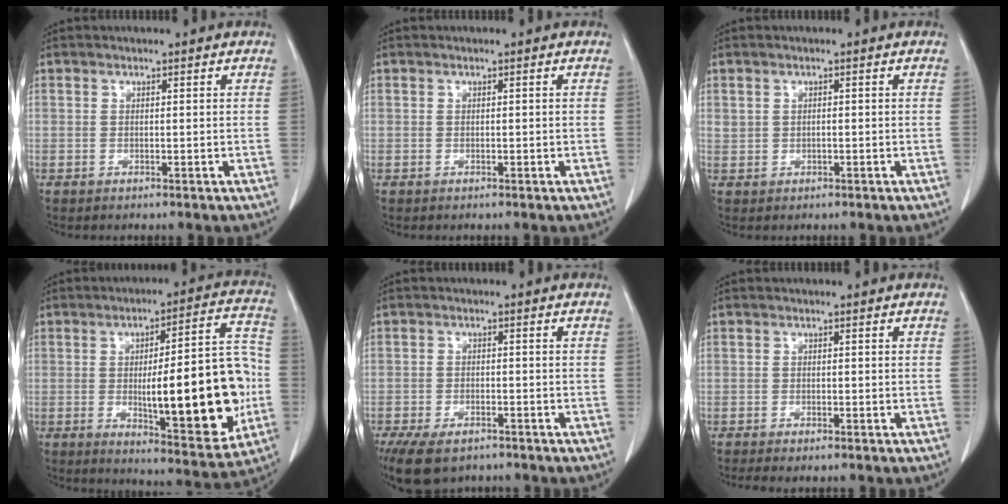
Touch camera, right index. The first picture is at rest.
{"total": 0.0}
{"total": 1.1, "force": [0.4, 0.9, 0.6], "torque": [-0.014, 0.007, 0.011]}
{"total": 20.6, "force": [-2.6, 4.5, 20.0], "torque": [-0.264, 0.012, -0.027]}
{"total": 7.9, "force": [-5.7, 3.5, 4.2], "torque": [-0.074, -0.009, -0.090]}
{"total": 1.5, "force": [-1.1, 0.3, 1.1], "torque": [-0.020, -0.004, -0.019]}